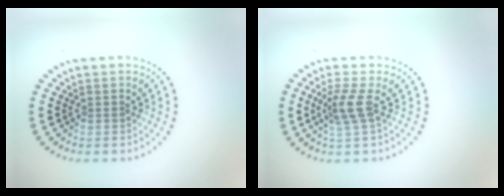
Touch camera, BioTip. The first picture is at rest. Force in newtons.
{"total": 2.4, "press": 1.8, "slide": 1.6}